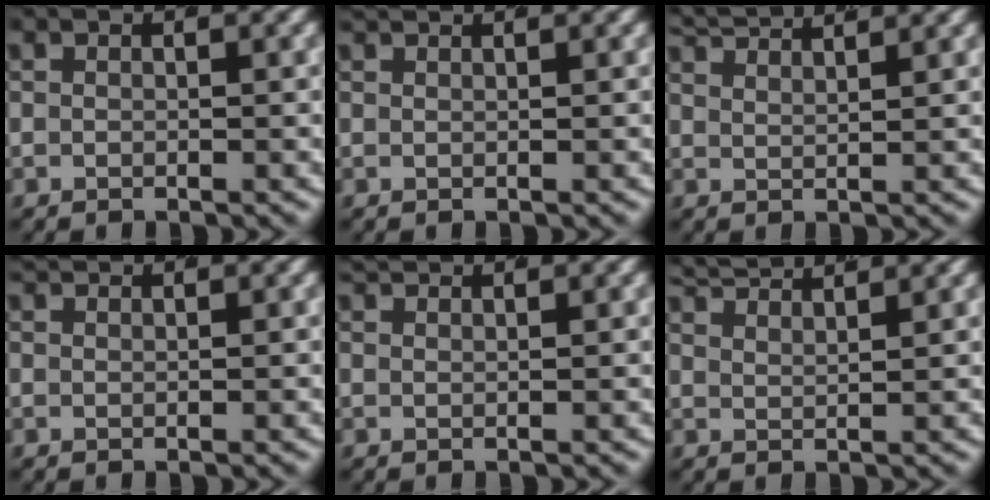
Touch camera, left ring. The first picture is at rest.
{"total": 1.3, "force": [1.2, -0.5, 0.3], "torque": [0.002, 0.002, 0.021]}
{"total": 4.1, "force": [4.0, 0.0, 1.1], "torque": [-0.022, 0.002, 0.073]}
{"total": 1.7, "force": [1.5, -0.5, 0.3], "torque": [-0.001, 0.001, 0.029]}
{"total": 2.0, "force": [1.9, -0.5, 0.3], "torque": [-0.005, 0.000, 0.036]}
{"total": 4.6, "force": [4.4, 0.1, 1.4], "torque": [-0.026, 0.003, 0.079]}